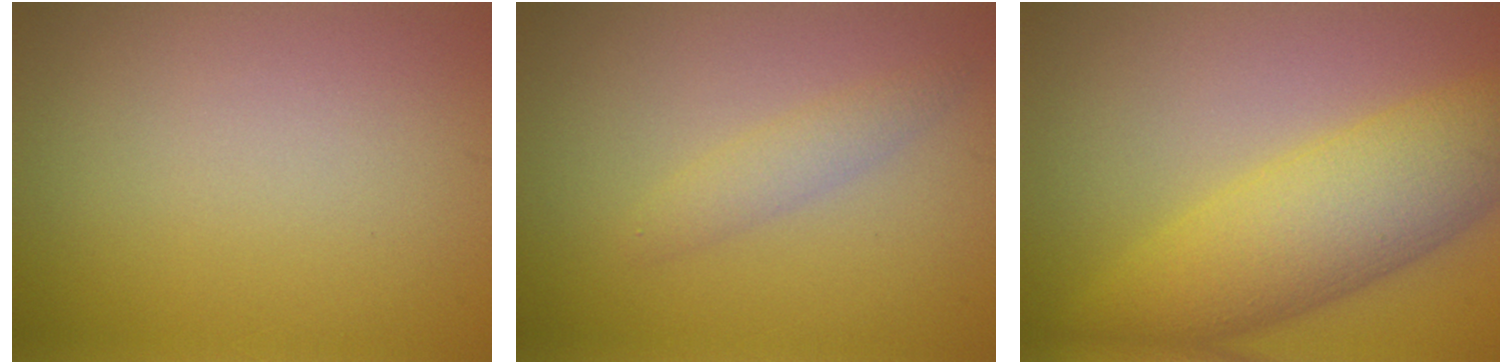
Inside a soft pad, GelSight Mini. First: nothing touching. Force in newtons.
{"total": 1.7, "press": 1.7, "slide": 0.1}
{"total": 8.0, "press": 8.0, "slide": 0.2}